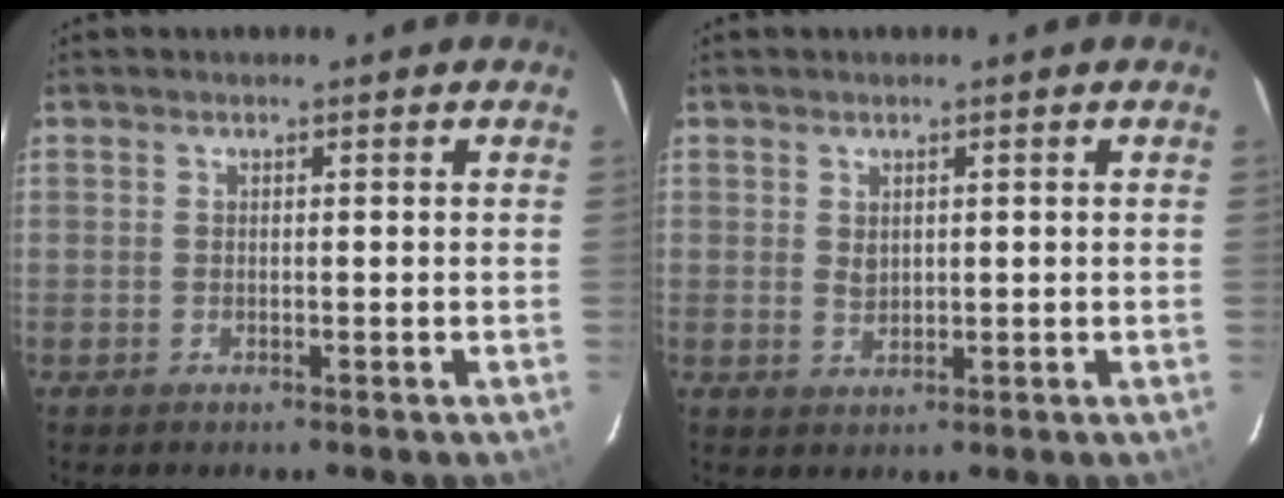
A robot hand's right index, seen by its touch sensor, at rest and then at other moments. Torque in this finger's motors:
{"motor_torque": [0.46, 0.24, 0.22, 0.00]}